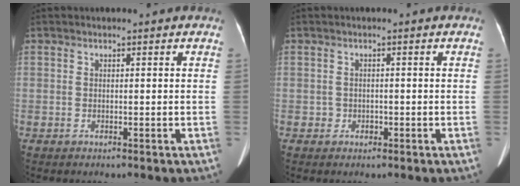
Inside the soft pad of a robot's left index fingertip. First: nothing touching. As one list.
[{"total": 1.2, "force": [-0.7, 0.9, 0.0], "torque": [-0.001, -0.001, -0.011]}]